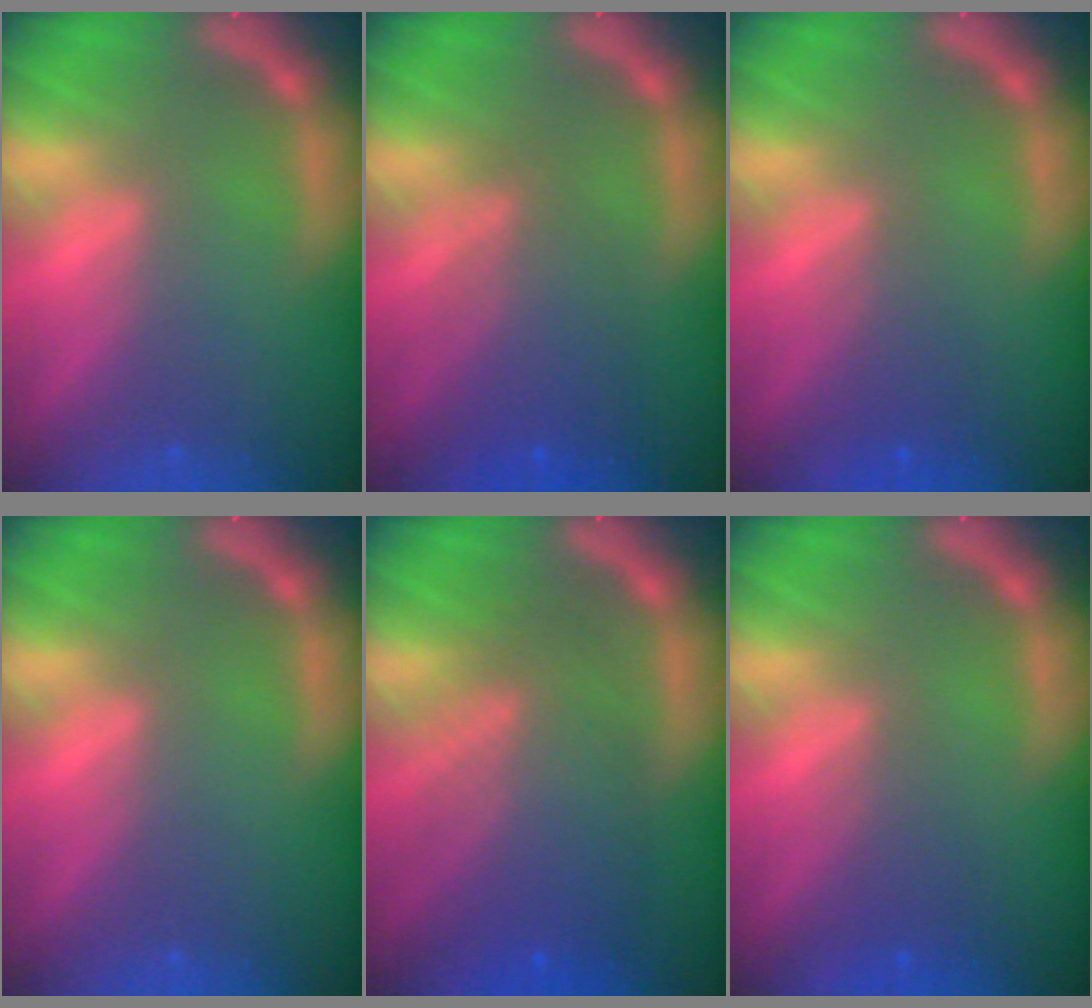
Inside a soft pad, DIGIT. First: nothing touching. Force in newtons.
{"total": 4.6}
{"total": 2.0}
{"total": 0.0}
{"total": 7.6}
{"total": 2.0}